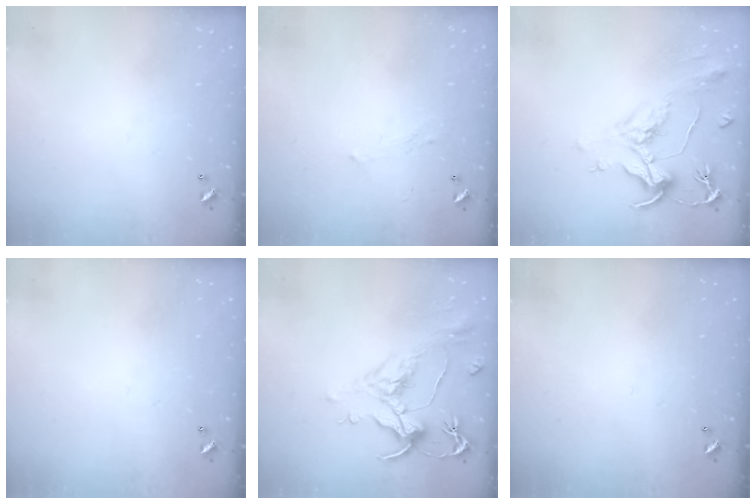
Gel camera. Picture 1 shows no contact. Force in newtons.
{"total": 0.8, "press": 0.6, "slide": 0.6}
{"total": 2.3, "press": 1.8, "slide": 1.3}
{"total": 0.0}
{"total": 1.6, "press": 0.8, "slide": 1.5}
{"total": 0.0}